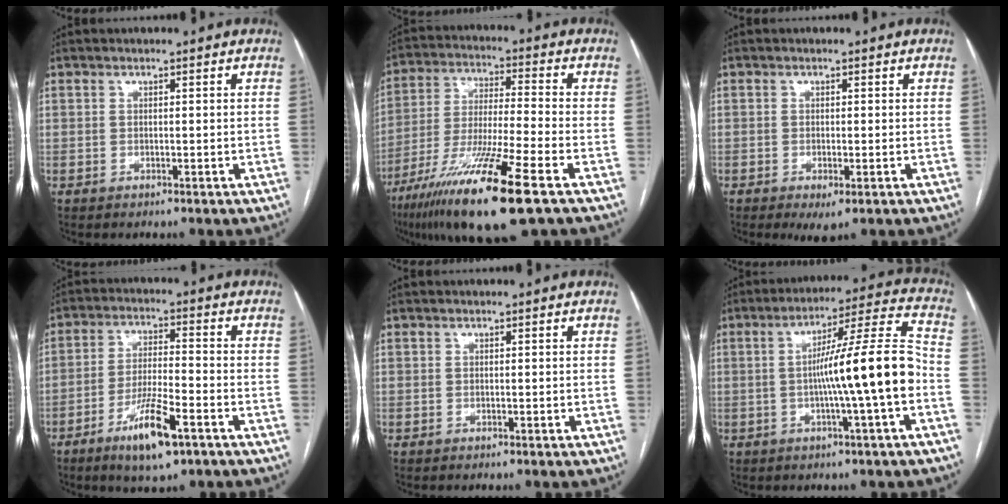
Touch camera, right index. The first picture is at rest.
{"total": 18.1, "force": [-10.2, 0.4, 14.9], "torque": [-0.287, -0.049, -0.184]}
{"total": 2.6, "force": [-1.1, 0.7, 2.2], "torque": [-0.031, -0.005, -0.011]}
{"total": 9.8, "force": [-5.5, 1.5, 8.0], "torque": [-0.152, -0.013, -0.093]}
{"total": 0.0}
{"total": 13.5, "force": [-2.4, -0.9, 13.2], "torque": [-0.209, 0.015, -0.042]}